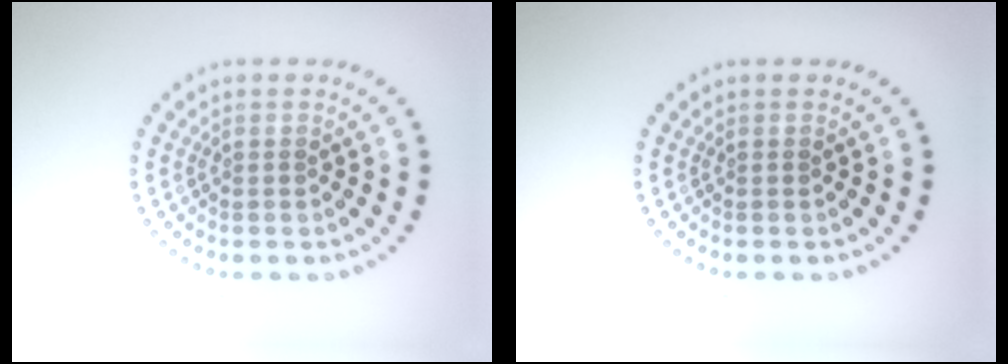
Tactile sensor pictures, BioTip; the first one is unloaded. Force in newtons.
{"total": 0.0}